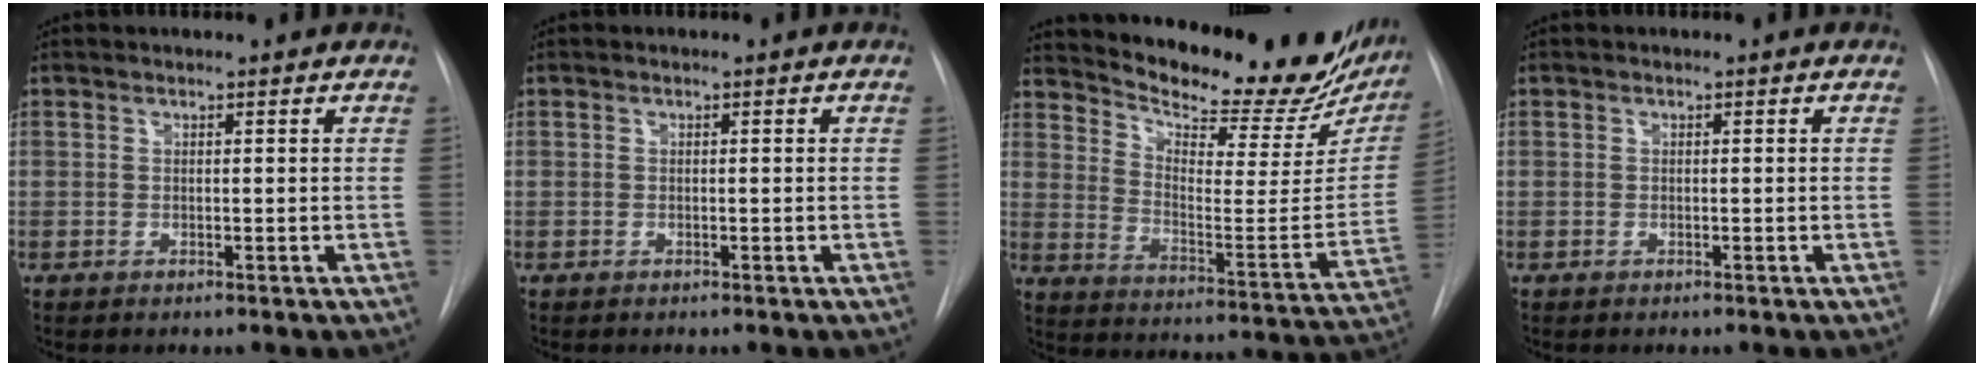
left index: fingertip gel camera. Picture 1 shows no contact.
{"total": 0.0}
{"total": 25.4, "force": [22.5, 6.2, 10.0], "torque": [-0.154, -0.077, 0.290]}
{"total": 0.0}